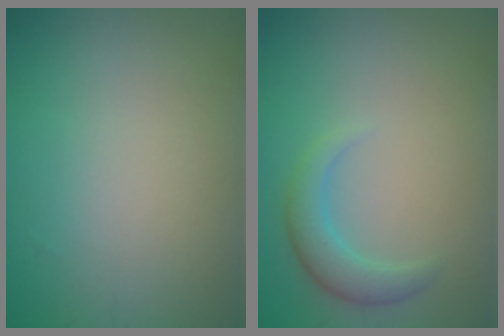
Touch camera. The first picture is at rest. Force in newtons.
{"total": 2.5, "press": 2.5, "slide": 0.1}